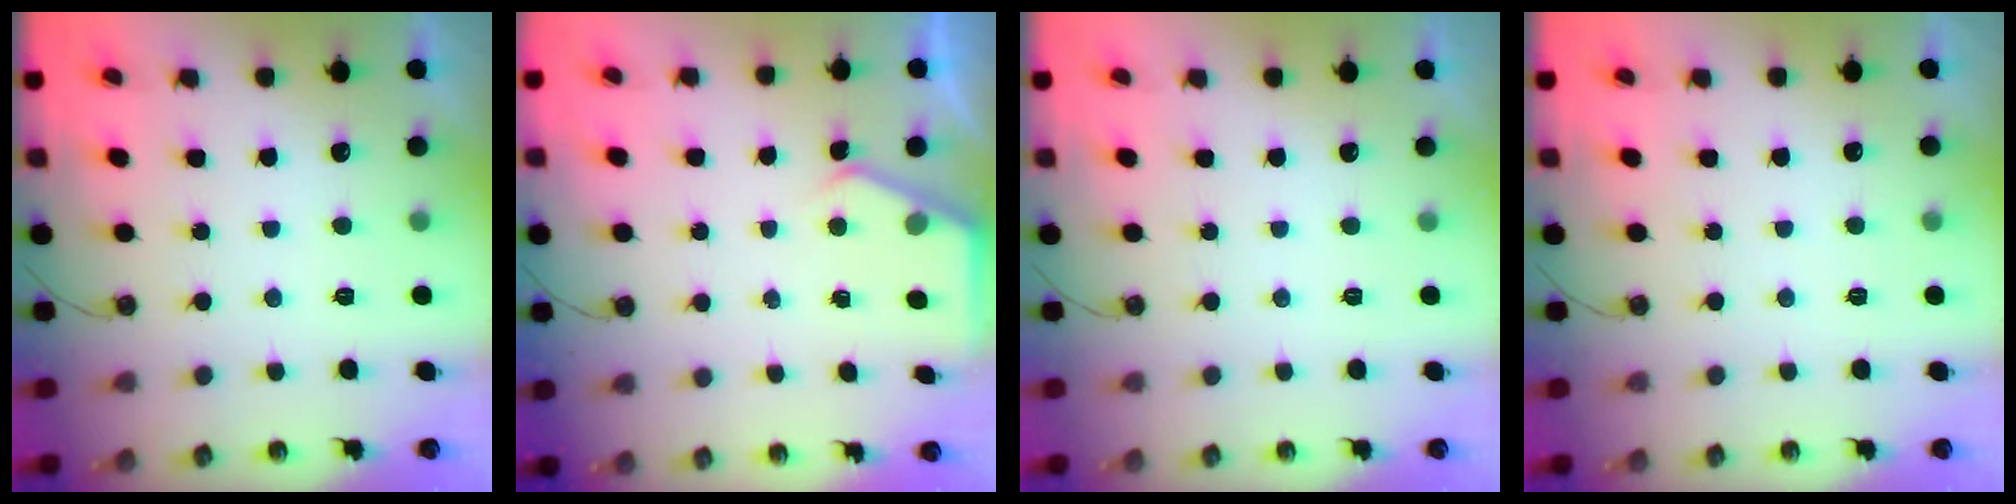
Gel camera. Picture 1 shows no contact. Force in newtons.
{"total": 2.2, "press": 2.2, "slide": 0.3}
{"total": 0.0}
{"total": 2.3, "press": 2.3, "slide": 0.4}